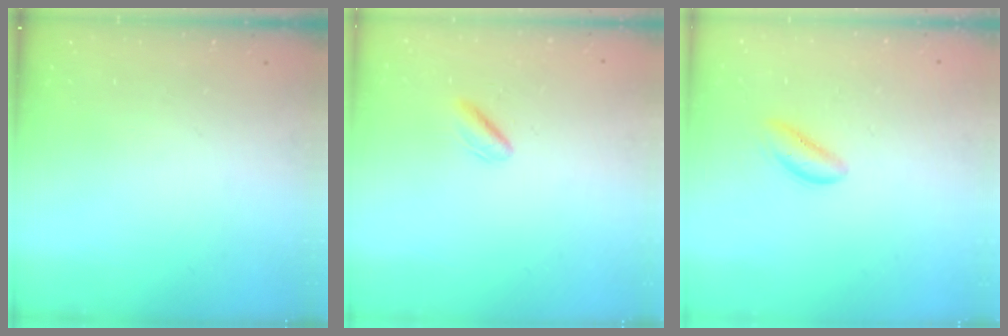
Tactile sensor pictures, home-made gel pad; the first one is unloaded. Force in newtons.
{"total": 1.1, "press": 0.8, "slide": 0.8}
{"total": 2.2, "press": 2.2, "slide": 0.4}